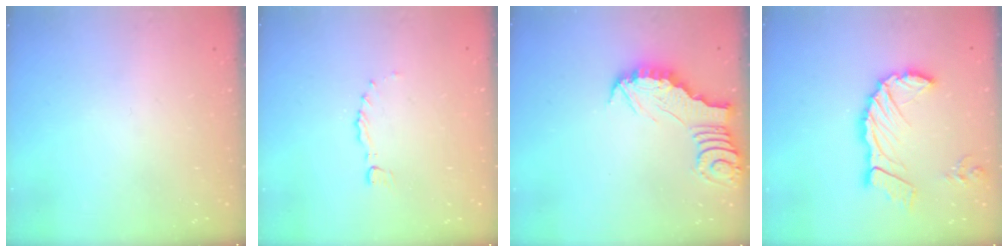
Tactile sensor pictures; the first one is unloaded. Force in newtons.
{"total": 0.0}
{"total": 3.1, "press": 3.1, "slide": 0.3}
{"total": 13.9, "press": 13.8, "slide": 1.6}